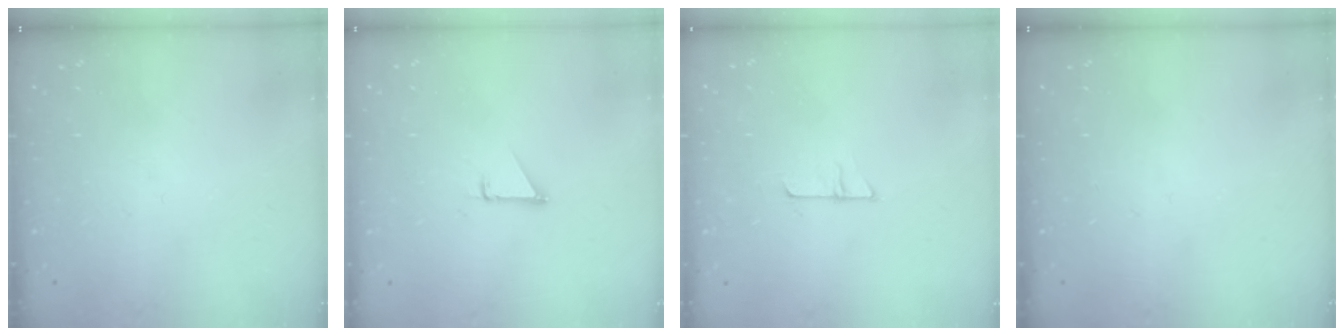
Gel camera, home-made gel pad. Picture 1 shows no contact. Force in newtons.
{"total": 0.9, "press": 0.9, "slide": 0.1}
{"total": 5.7, "press": 5.6, "slide": 0.6}
{"total": 0.0}